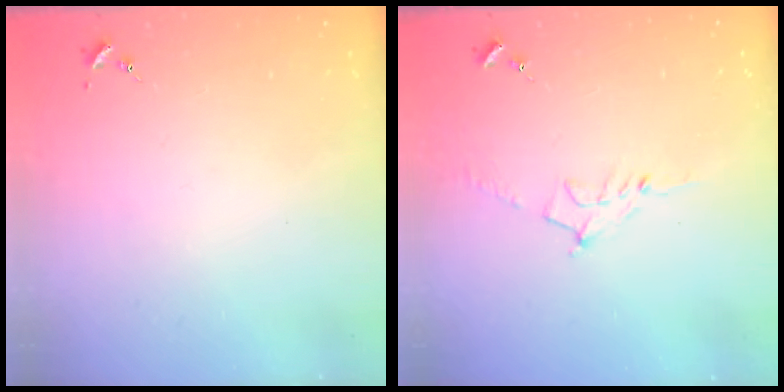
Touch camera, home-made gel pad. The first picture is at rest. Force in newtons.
{"total": 7.9, "press": 7.9, "slide": 1.0}